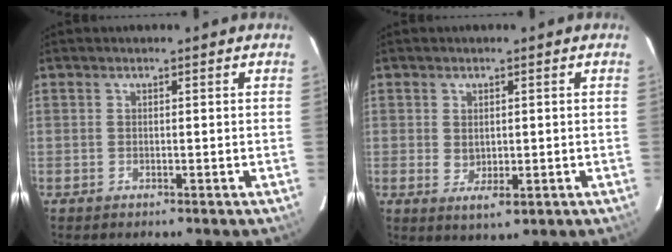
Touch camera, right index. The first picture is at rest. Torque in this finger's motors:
{"motor_torque": [0.33, 0.25, -0.01, 0.02]}